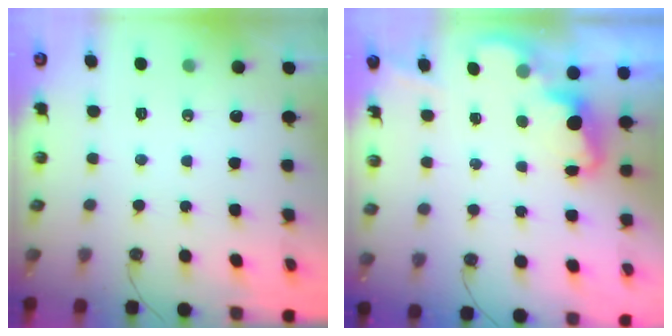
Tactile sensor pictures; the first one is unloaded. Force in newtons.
{"total": 2.1, "press": 2.1, "slide": 0.6}